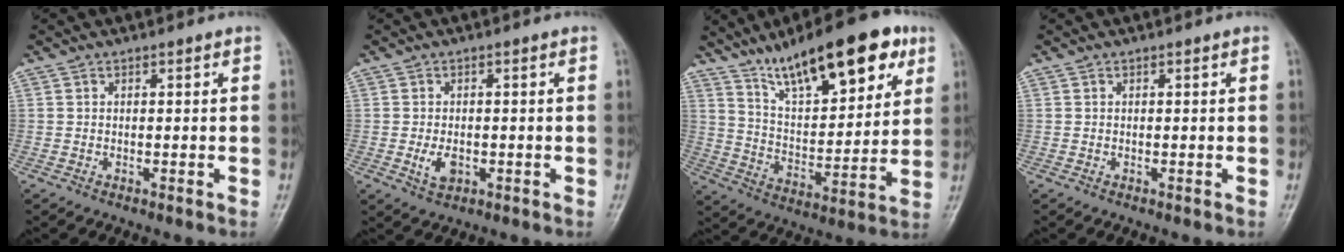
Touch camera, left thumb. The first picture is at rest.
{"total": 3.5, "force": [-0.8, 2.2, 2.6], "torque": [-0.045, -0.003, -0.010]}
{"total": 21.1, "force": [13.0, 7.6, 14.8], "torque": [-0.191, -0.044, 0.218]}
{"total": 0.0}